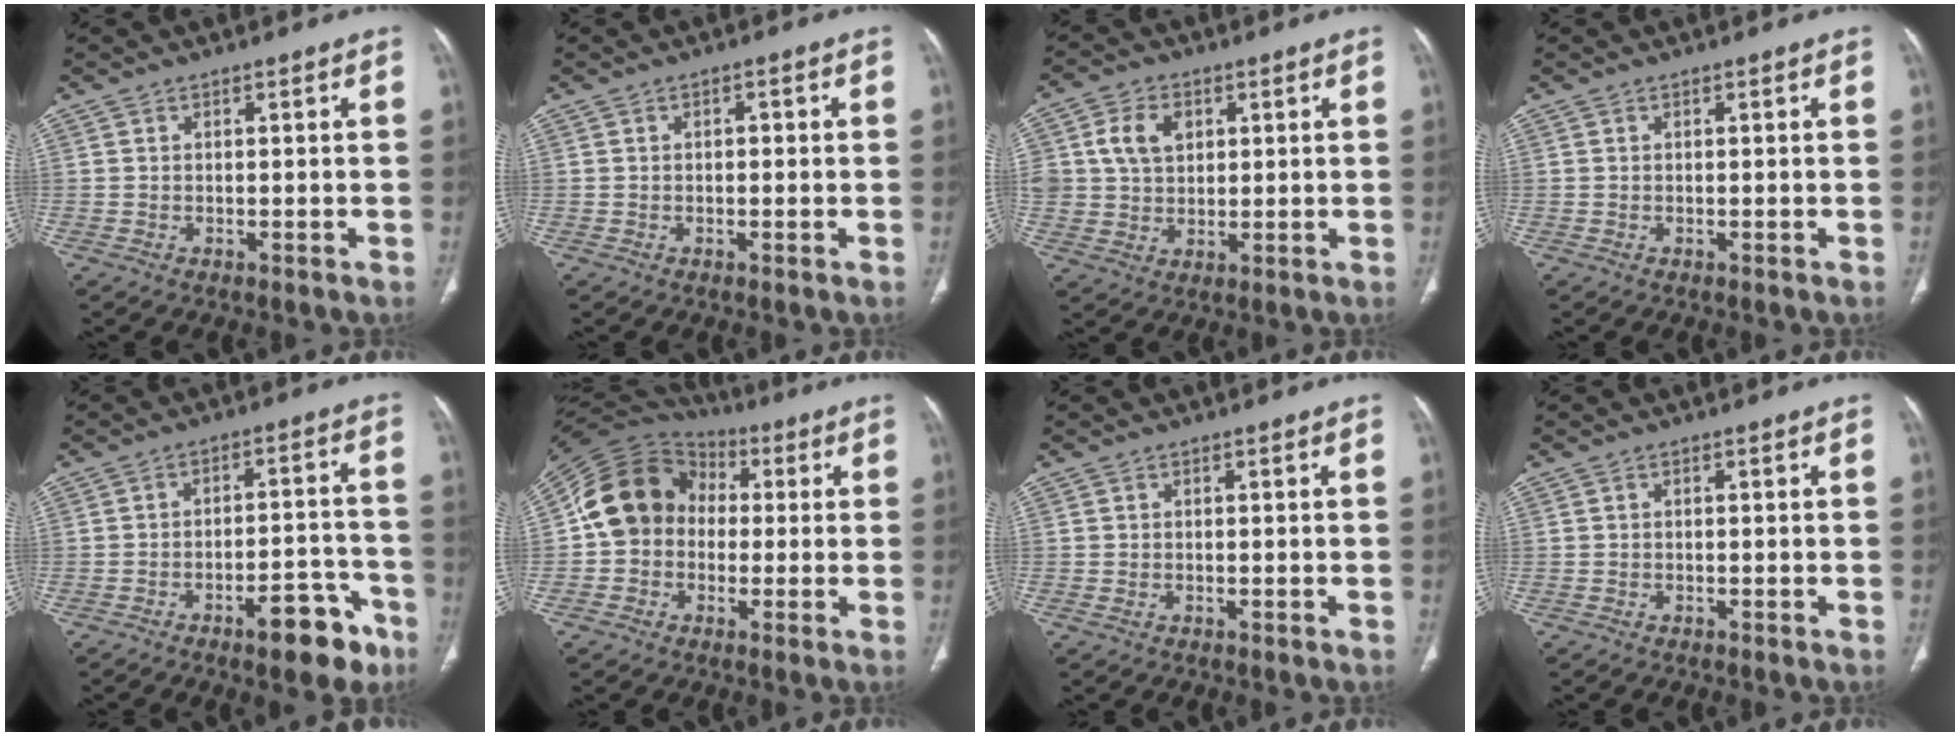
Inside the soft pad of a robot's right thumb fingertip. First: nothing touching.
{"total": 1.0, "force": [0.1, 0.7, 0.8], "torque": [-0.008, 0.003, -0.002]}
{"total": 8.0, "force": [2.4, 6.1, 4.6], "torque": [-0.066, -0.005, 0.050]}
{"total": 0.0}
{"total": 10.6, "force": [-6.4, 4.1, 7.3], "torque": [-0.078, 0.047, -0.087]}
{"total": 14.4, "force": [0.5, 12.2, 7.6], "torque": [-0.122, 0.033, -0.004]}
{"total": 0.7, "force": [-0.2, 0.5, 0.5], "torque": [-0.013, 0.002, -0.002]}
{"total": 0.0}